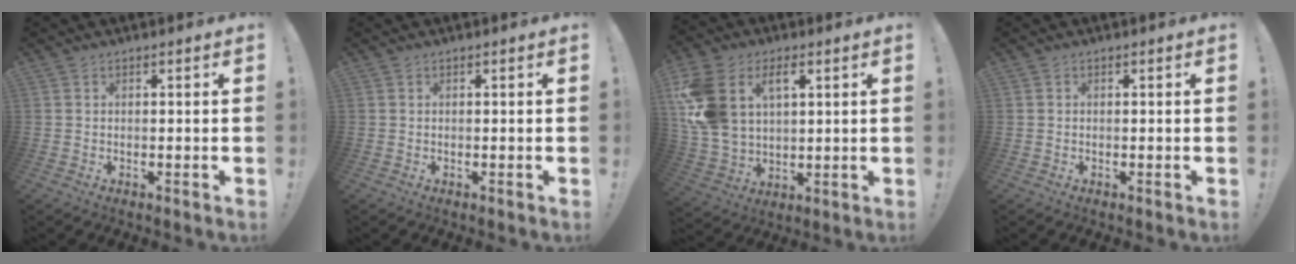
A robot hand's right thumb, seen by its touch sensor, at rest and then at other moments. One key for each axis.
{"total": 0.0}
{"total": 16.2, "fx": 5.9, "fy": 11.4, "fz": 9.9, "tx": -0.212, "ty": -0.021, "tz": 0.110}
{"total": 0.0}